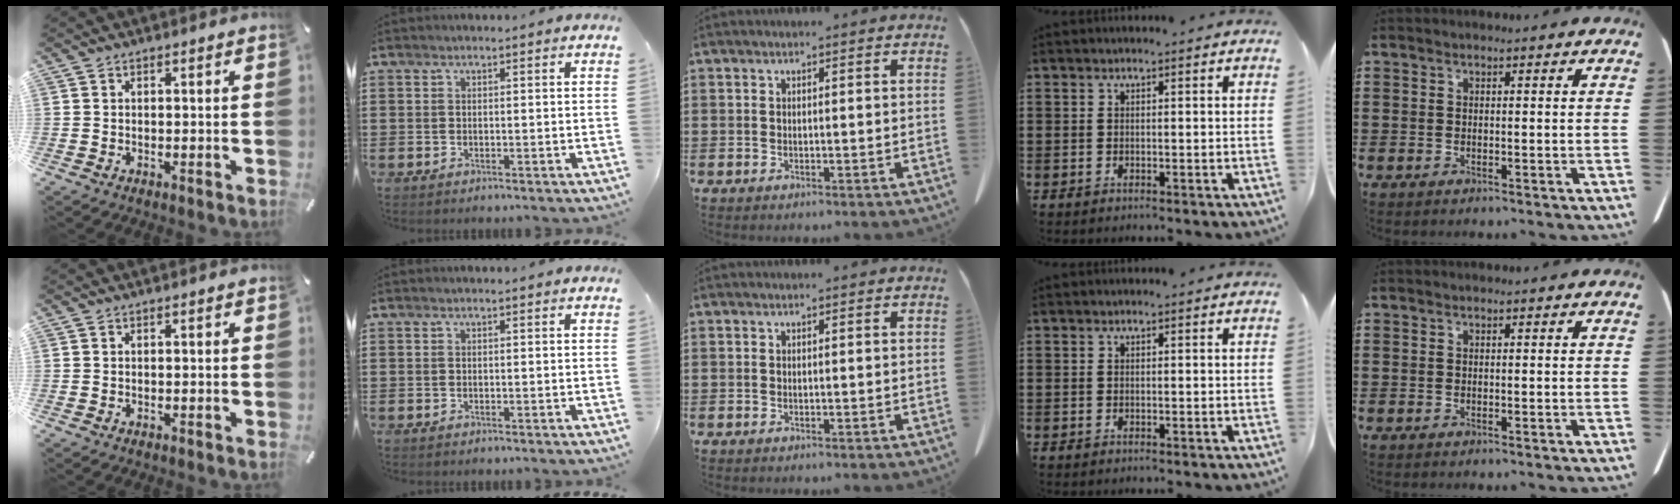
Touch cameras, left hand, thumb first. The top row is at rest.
{}